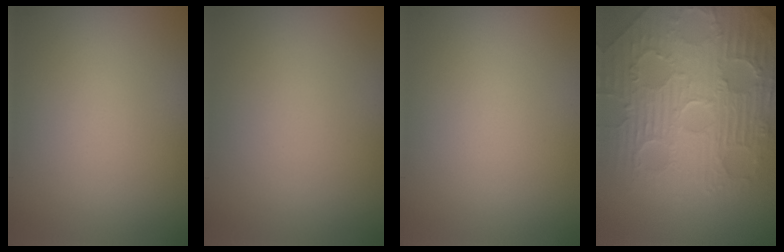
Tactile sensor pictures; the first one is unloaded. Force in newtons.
{"total": 0.0}
{"total": 0.0}
{"total": 11.2, "press": 7.4, "slide": 8.5}